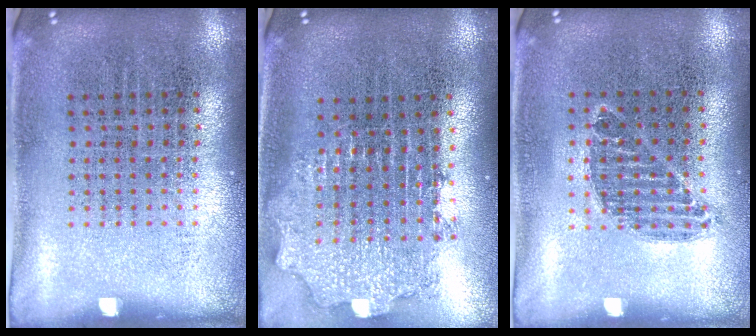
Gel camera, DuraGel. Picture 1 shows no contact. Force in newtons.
{"total": 2.0, "press": 1.5, "slide": 1.3}
{"total": 0.7, "press": 0.7, "slide": 0.2}